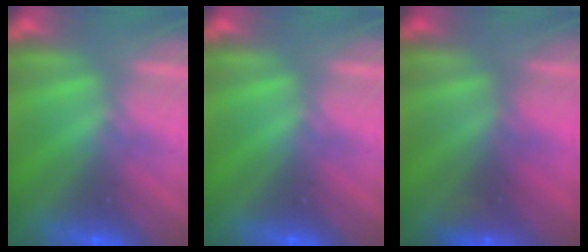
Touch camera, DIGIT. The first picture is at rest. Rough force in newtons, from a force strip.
{"total": 0.0}
{"total": 2.3}